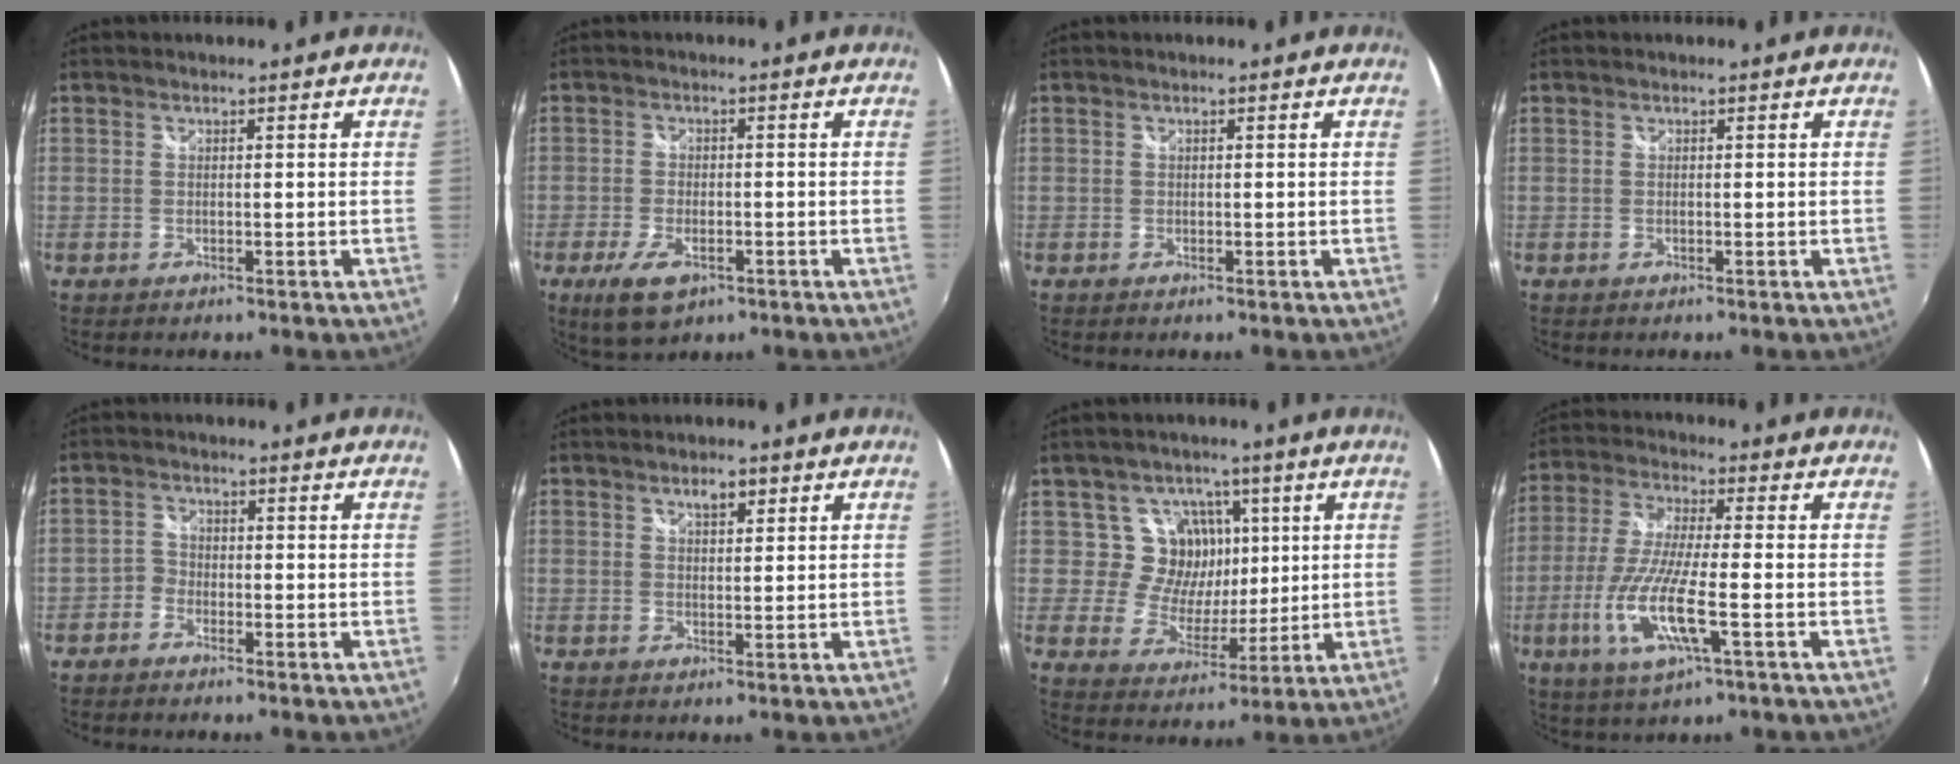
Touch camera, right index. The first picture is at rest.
{"total": 7.4, "force": [-4.0, 3.6, 5.2], "torque": [-0.122, -0.018, -0.069]}
{"total": 0.0}
{"total": 0.0}
{"total": 2.1, "force": [-1.6, 1.3, 0.2], "torque": [-0.006, 0.004, -0.035]}
{"total": 2.9, "force": [1.8, 1.3, 1.9], "torque": [-0.027, 0.006, 0.029]}
{"total": 9.1, "force": [3.0, 8.4, 2.1], "torque": [-0.033, -0.004, 0.049]}
{"total": 13.0, "force": [-4.1, 2.3, 12.1], "torque": [-0.258, -0.017, -0.078]}